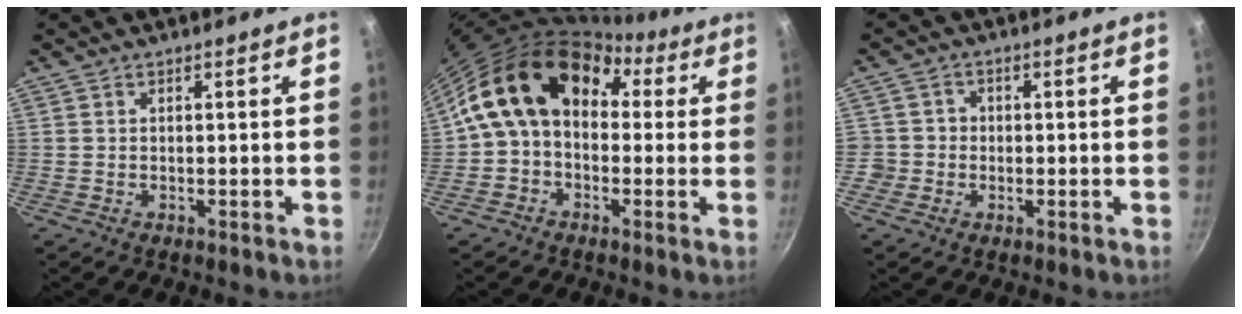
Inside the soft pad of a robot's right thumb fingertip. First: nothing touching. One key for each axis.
{"total": 16.2, "fx": 3.2, "fy": 11.5, "fz": 10.9, "tx": -0.157, "ty": 0.037, "tz": 0.034}
{"total": 3.2, "fx": -0.8, "fy": 3.1, "fz": 0.4, "tx": 0.017, "ty": 0.013, "tz": -0.017}